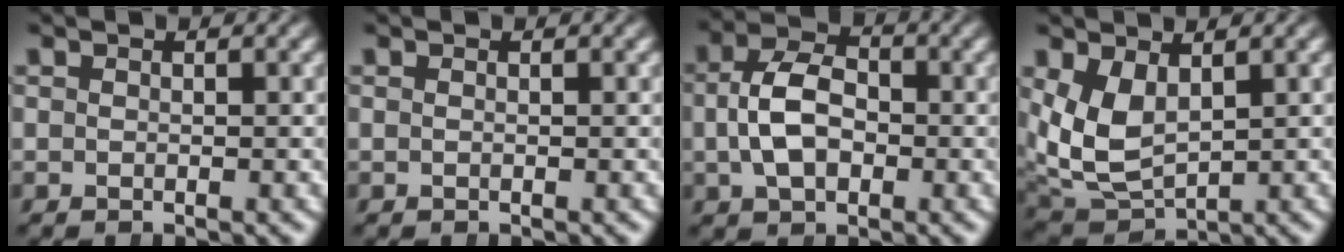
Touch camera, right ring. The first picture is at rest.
{"total": 0.0}
{"total": 5.8, "force": [-0.2, 4.1, 4.1], "torque": [-0.079, -0.004, -0.001]}
{"total": 7.8, "force": [0.3, 6.5, 4.3], "torque": [-0.122, -0.028, 0.017]}